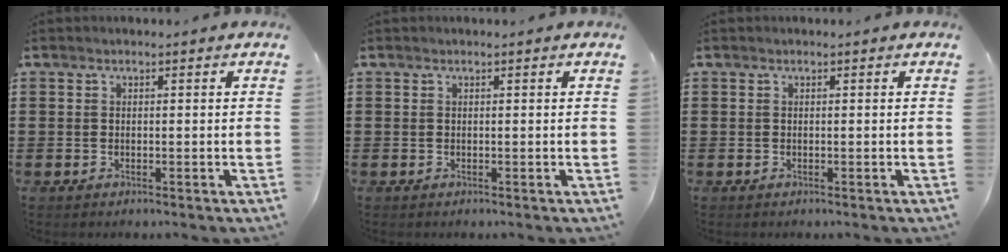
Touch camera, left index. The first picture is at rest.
{"total": 0.0}
{"total": 0.0}